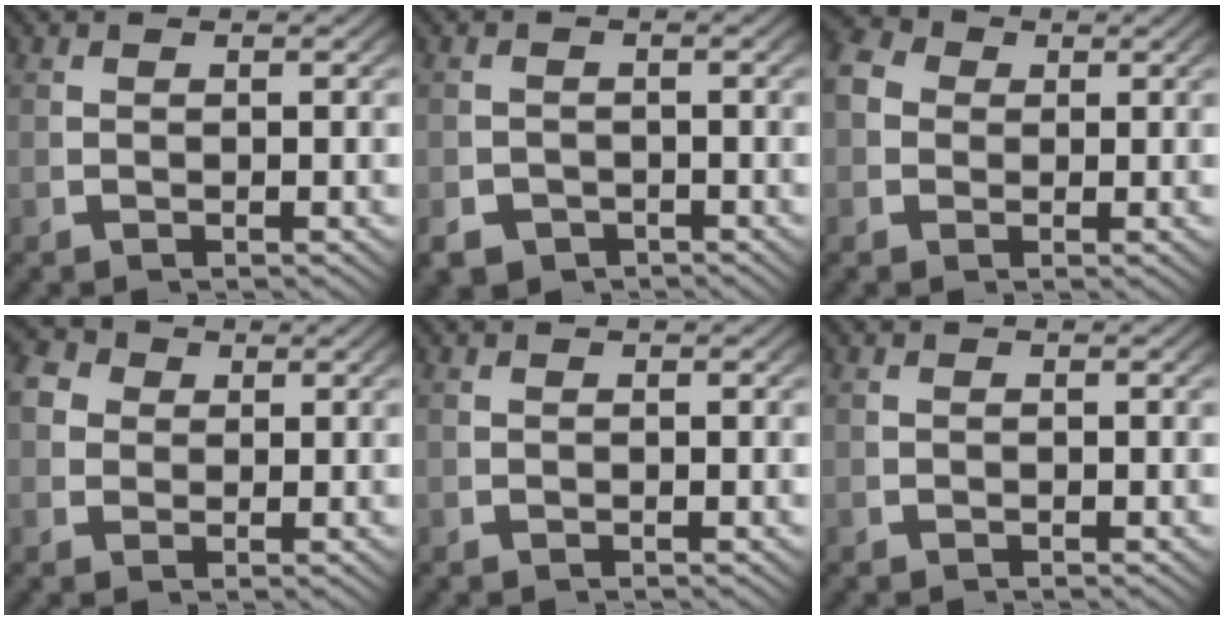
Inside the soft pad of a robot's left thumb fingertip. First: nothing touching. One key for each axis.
{"total": 4.1, "fx": -3.1, "fy": 2.5, "fz": 1.0, "tx": -0.016, "ty": -0.024, "tz": -0.044}
{"total": 4.7, "fx": 1.2, "fy": 4.0, "fz": 2.2, "tx": -0.057, "ty": -0.004, "tz": 0.014}
{"total": 4.9, "fx": 1.6, "fy": 4.0, "fz": 2.3, "tx": -0.059, "ty": -0.009, "tz": 0.025}
{"total": 0.0}
{"total": 0.0}